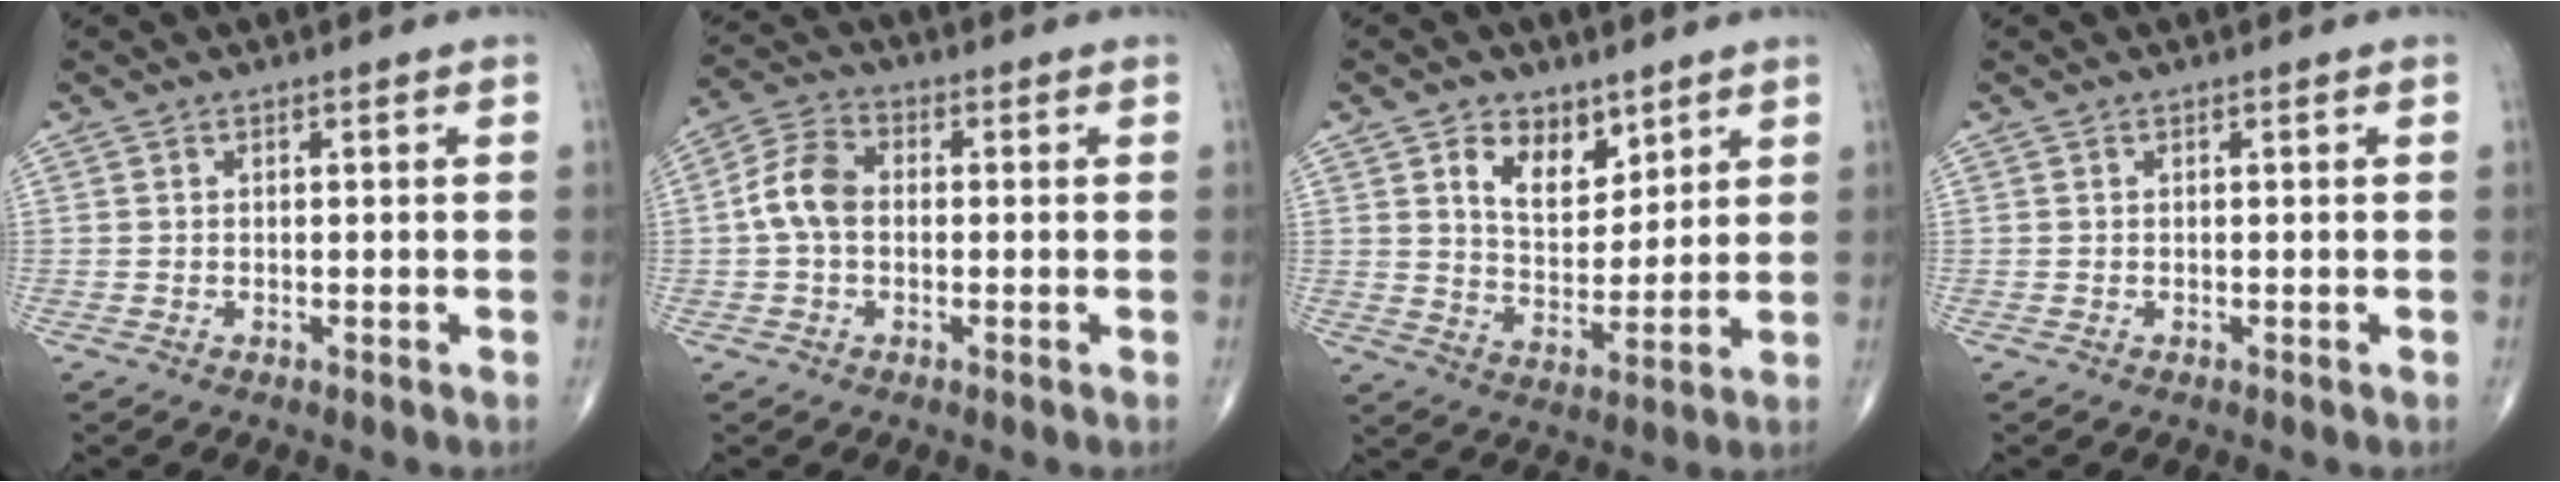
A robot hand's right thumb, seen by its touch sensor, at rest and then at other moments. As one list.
[{"total": 7.2, "force": [-0.2, 4.9, 5.3], "torque": [-0.103, 0.023, -0.014]}, {"total": 9.3, "force": [5.1, 5.7, 5.2], "torque": [-0.060, -0.036, 0.094]}, {"total": 0.0}]